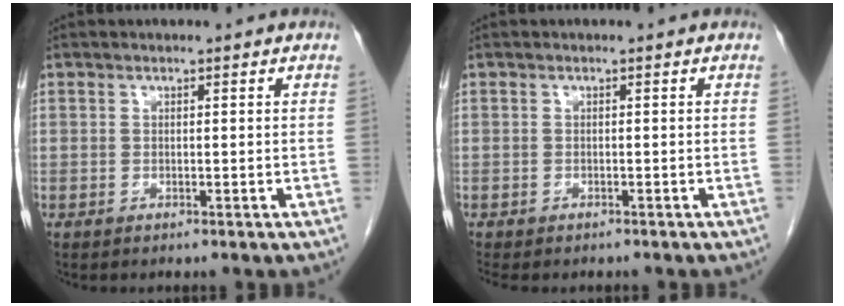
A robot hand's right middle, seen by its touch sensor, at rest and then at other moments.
{"total": 3.8, "force": [-3.3, 1.4, 1.4], "torque": [-0.016, -0.006, -0.043]}